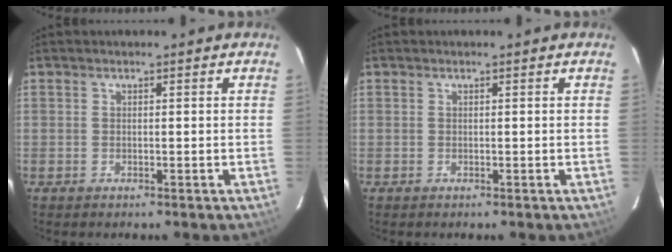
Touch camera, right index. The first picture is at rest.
{"total": 0.0}